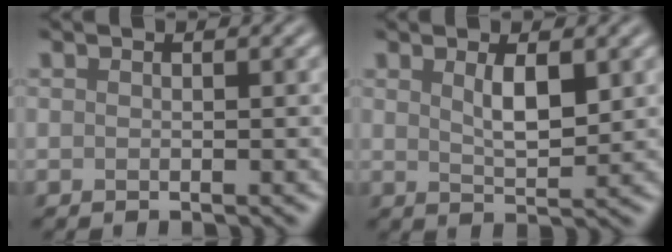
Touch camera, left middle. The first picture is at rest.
{"total": 2.8, "force": [1.1, 0.8, 2.4], "torque": [-0.044, -0.003, 0.022]}